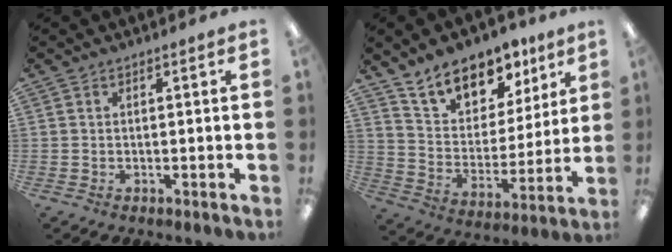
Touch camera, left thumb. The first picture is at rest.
{"total": 14.2, "force": [11.2, 7.7, 4.4], "torque": [-0.083, -0.078, 0.207]}